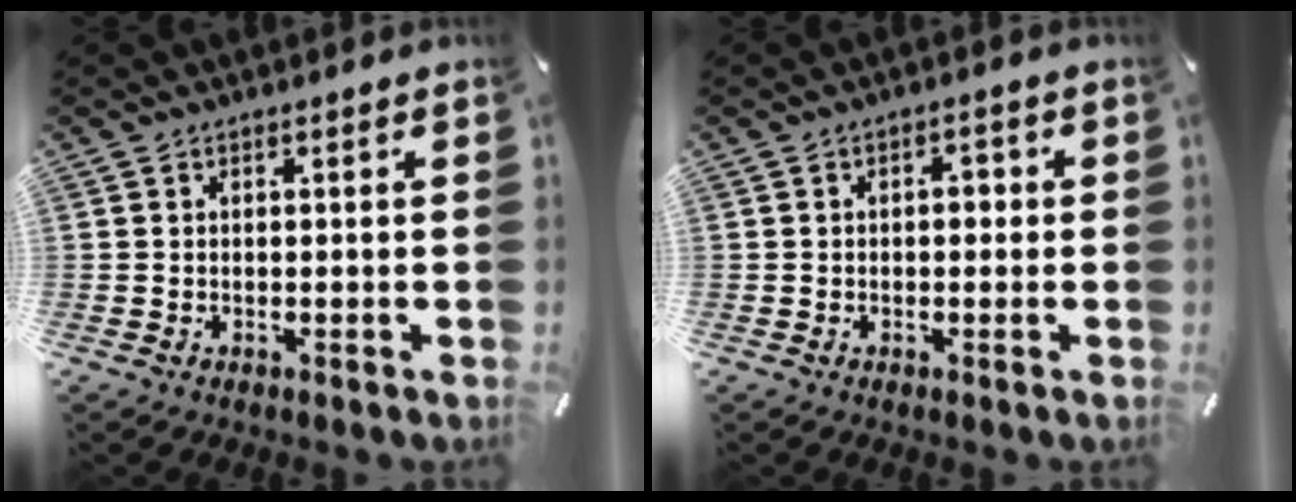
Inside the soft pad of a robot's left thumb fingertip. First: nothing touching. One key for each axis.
{"total": 2.6, "fx": -0.4, "fy": 1.7, "fz": 1.9, "tx": -0.030, "ty": 0.008, "tz": -0.013}